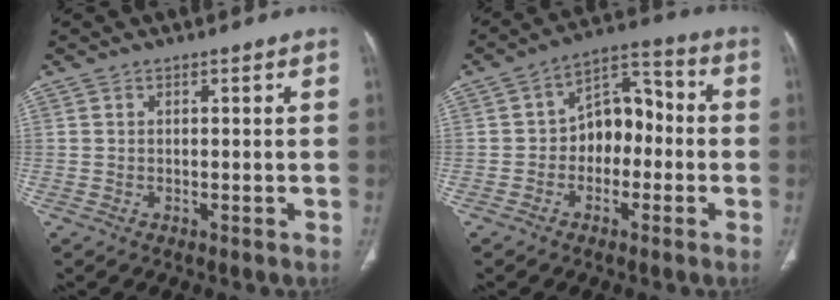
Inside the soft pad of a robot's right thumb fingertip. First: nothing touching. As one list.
[{"total": 9.8, "force": [-1.2, 6.8, 7.0], "torque": [-0.065, 0.042, -0.034]}]